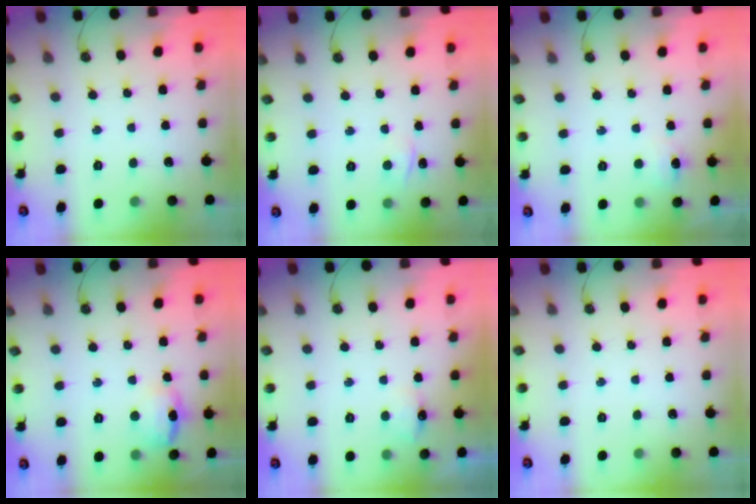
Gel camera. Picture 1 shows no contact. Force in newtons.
{"total": 4.5, "press": 4.4, "slide": 0.6}
{"total": 5.9, "press": 5.8, "slide": 0.6}
{"total": 10.8, "press": 10.7, "slide": 0.9}
{"total": 6.0, "press": 5.8, "slide": 1.5}
{"total": 0.0}